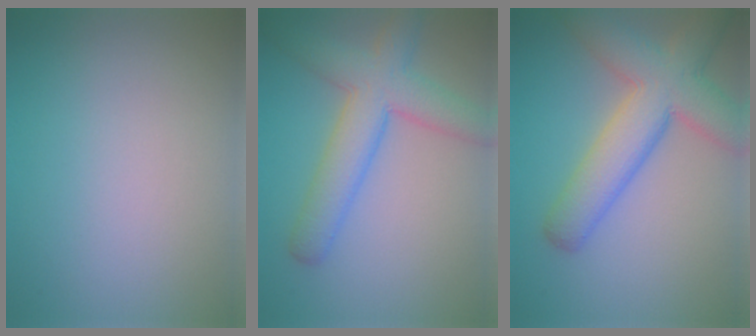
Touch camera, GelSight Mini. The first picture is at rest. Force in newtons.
{"total": 6.3, "press": 6.3, "slide": 0.3}
{"total": 8.1, "press": 8.1, "slide": 0.3}